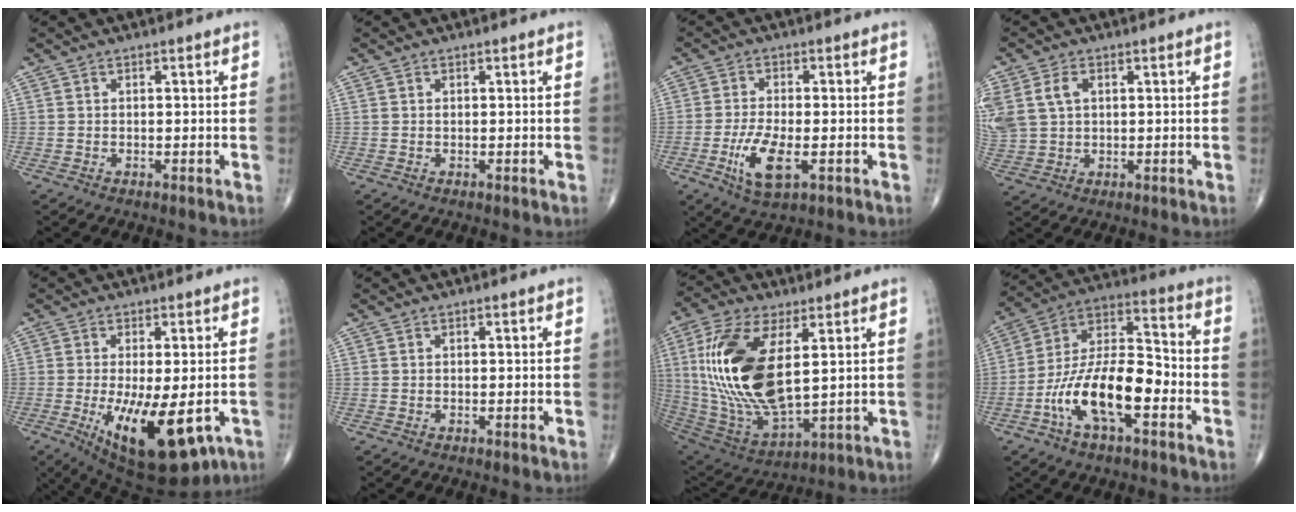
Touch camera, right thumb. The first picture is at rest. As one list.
[{"total": 0.0}, {"total": 7.8, "force": [-2.6, 3.0, 6.8], "torque": [-0.135, -0.005, -0.044]}, {"total": 10.9, "force": [3.0, 7.8, 7.0], "torque": [-0.183, 0.009, 0.068]}, {"total": 15.5, "force": [-4.9, 5.9, 13.5], "torque": [-0.214, -0.022, -0.056]}, {"total": 0.0}, {"total": 23.2, "force": [4.3, 10.7, 20.1], "torque": [-0.417, -0.026, 0.090]}, {"total": 17.2, "force": [-6.2, 7.3, 14.3], "torque": [-0.252, 0.051, -0.113]}]